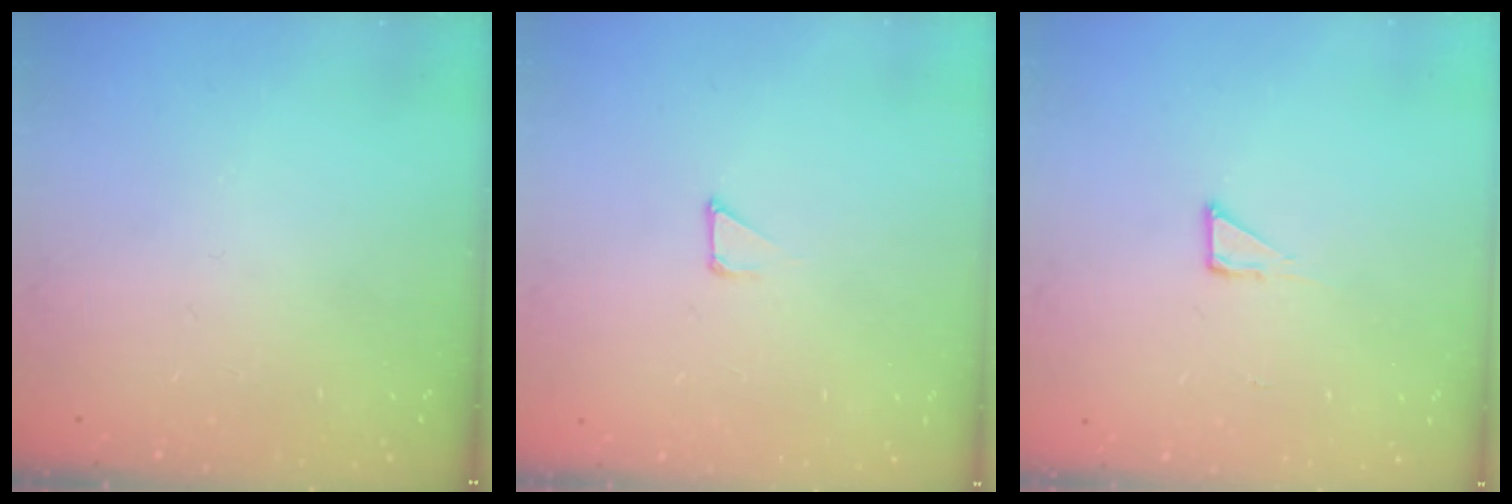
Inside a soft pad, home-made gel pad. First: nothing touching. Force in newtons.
{"total": 1.7, "press": 1.7, "slide": 0.0}
{"total": 2.7, "press": 2.7, "slide": 0.2}